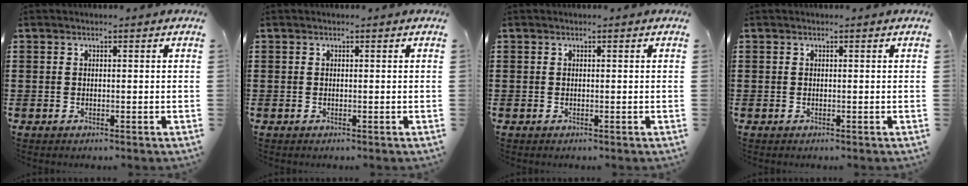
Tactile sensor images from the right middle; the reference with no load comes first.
{"total": 0.0}
{"total": 0.0}
{"total": 0.0}